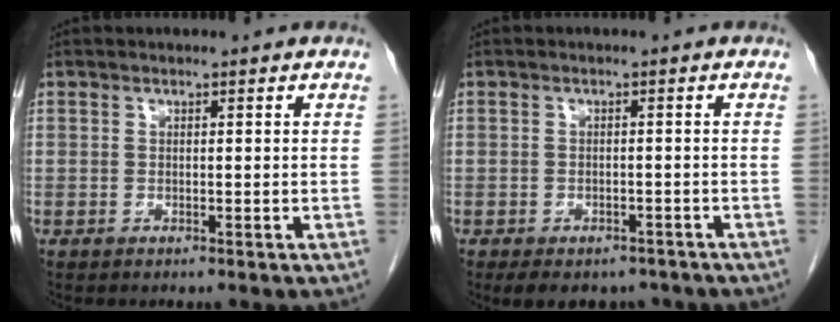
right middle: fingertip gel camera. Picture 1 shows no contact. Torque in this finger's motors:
{"motor_torque": [0.14, -0.11, 0.02, 0.01]}